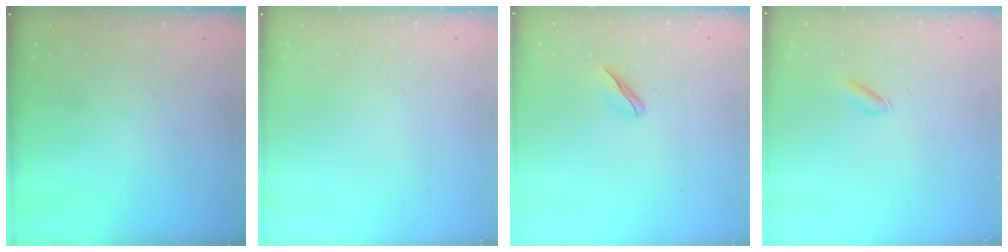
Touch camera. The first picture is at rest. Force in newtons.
{"total": 0.0}
{"total": 3.2, "press": 3.0, "slide": 1.0}
{"total": 2.6, "press": 2.5, "slide": 0.6}